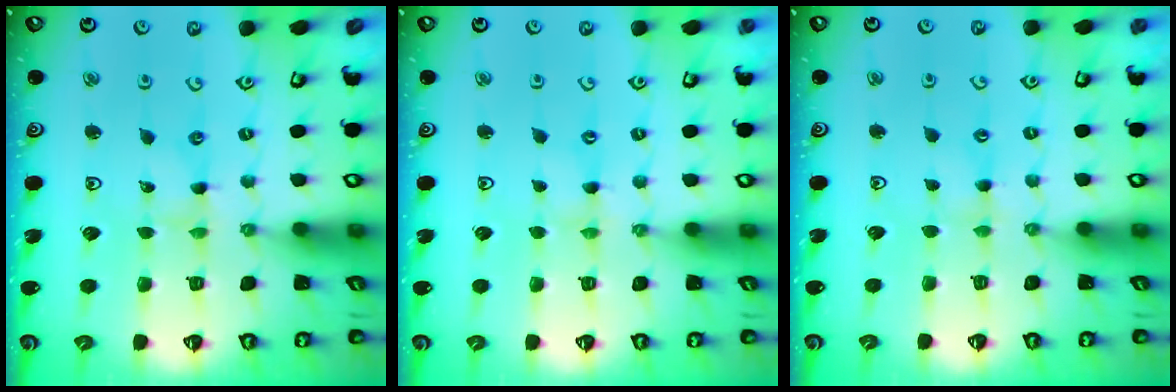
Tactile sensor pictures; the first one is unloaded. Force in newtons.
{"total": 0.0}
{"total": 1.8, "press": 1.8, "slide": 0.4}